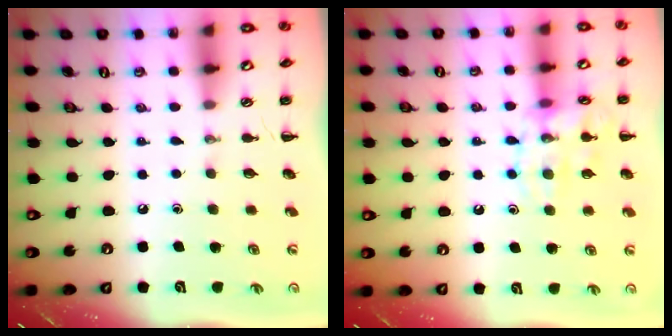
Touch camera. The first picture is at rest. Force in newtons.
{"total": 13.1, "press": 13.0, "slide": 1.1}